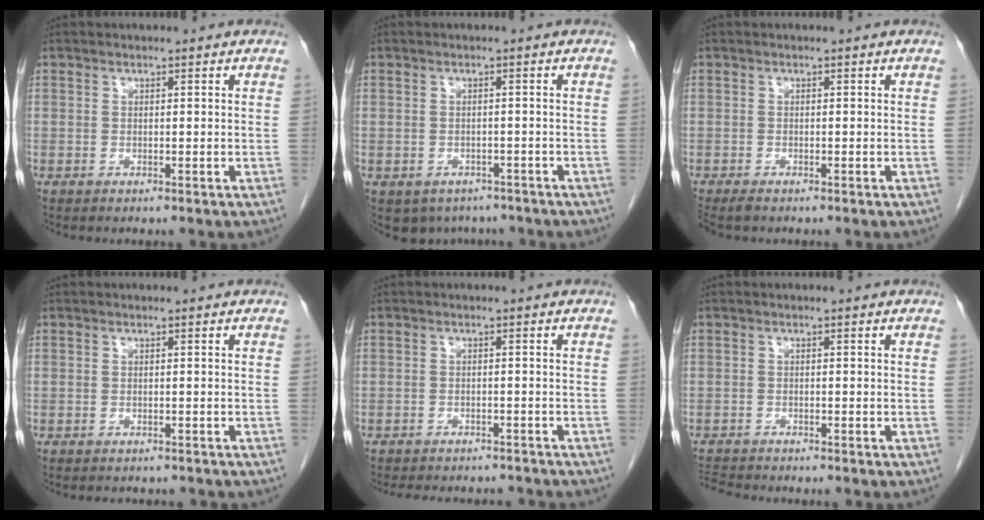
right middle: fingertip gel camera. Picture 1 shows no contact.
{"total": 7.1, "force": [-4.6, 5.1, 1.7], "torque": [-0.030, 0.001, -0.056]}
{"total": 2.0, "force": [-1.7, 0.5, 1.0], "torque": [-0.021, -0.007, -0.026]}
{"total": 3.5, "force": [-3.1, 1.3, 0.9], "torque": [-0.010, -0.001, -0.033]}
{"total": 10.2, "force": [-9.2, 3.1, 3.0], "torque": [-0.055, 0.005, -0.110]}
{"total": 4.2, "force": [-4.1, 0.2, 0.8], "torque": [-0.017, -0.017, -0.070]}